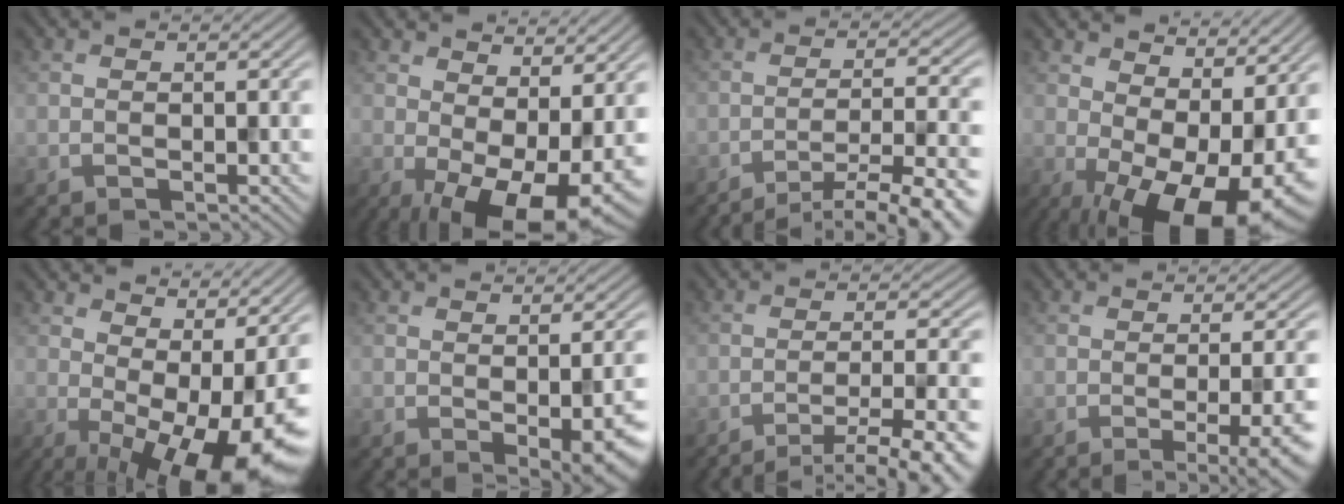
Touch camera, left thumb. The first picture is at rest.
{"total": 12.0, "force": [-0.7, 6.0, 10.4], "torque": [-0.156, -0.012, 0.008]}
{"total": 12.0, "force": [-9.2, 2.2, 7.4], "torque": [-0.113, -0.002, -0.121]}
{"total": 14.8, "force": [0.4, 7.5, 12.8], "torque": [-0.175, -0.017, 0.036]}
{"total": 13.3, "force": [-0.5, 5.5, 12.1], "torque": [-0.169, -0.005, 0.012]}
{"total": 6.8, "force": [-2.0, 2.2, 6.1], "torque": [-0.081, -0.017, -0.011]}
{"total": 11.0, "force": [-8.1, 2.0, 7.2], "torque": [-0.108, 0.001, -0.105]}
{"total": 9.2, "force": [-3.3, 2.6, 8.2], "torque": [-0.093, 0.002, -0.041]}